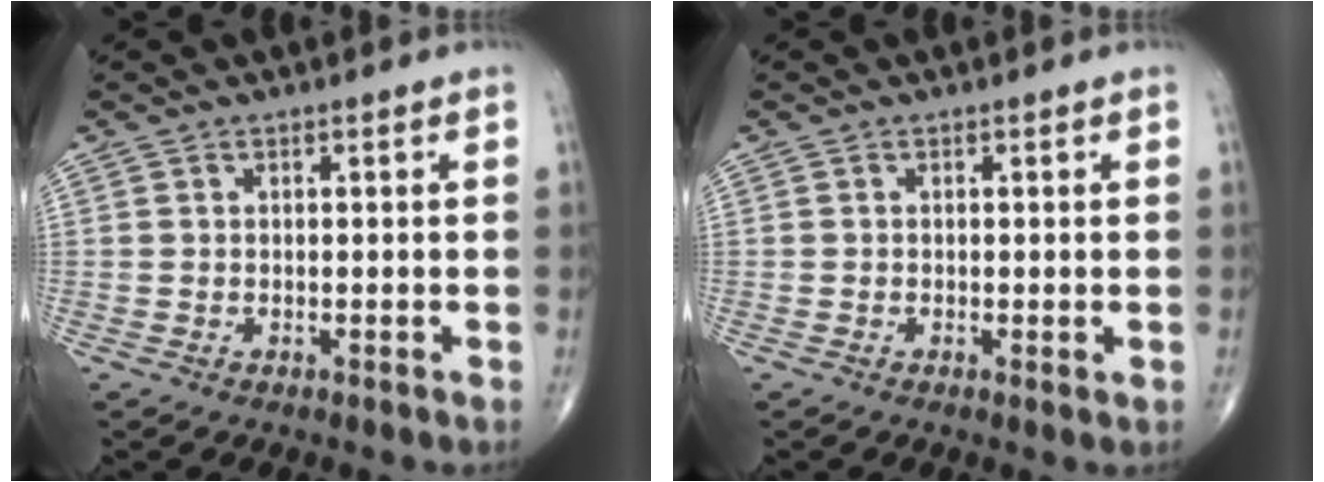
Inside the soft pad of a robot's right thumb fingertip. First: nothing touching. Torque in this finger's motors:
{"motor_torque": [-0.19, 0.06, -0.19, -0.13, -0.01]}